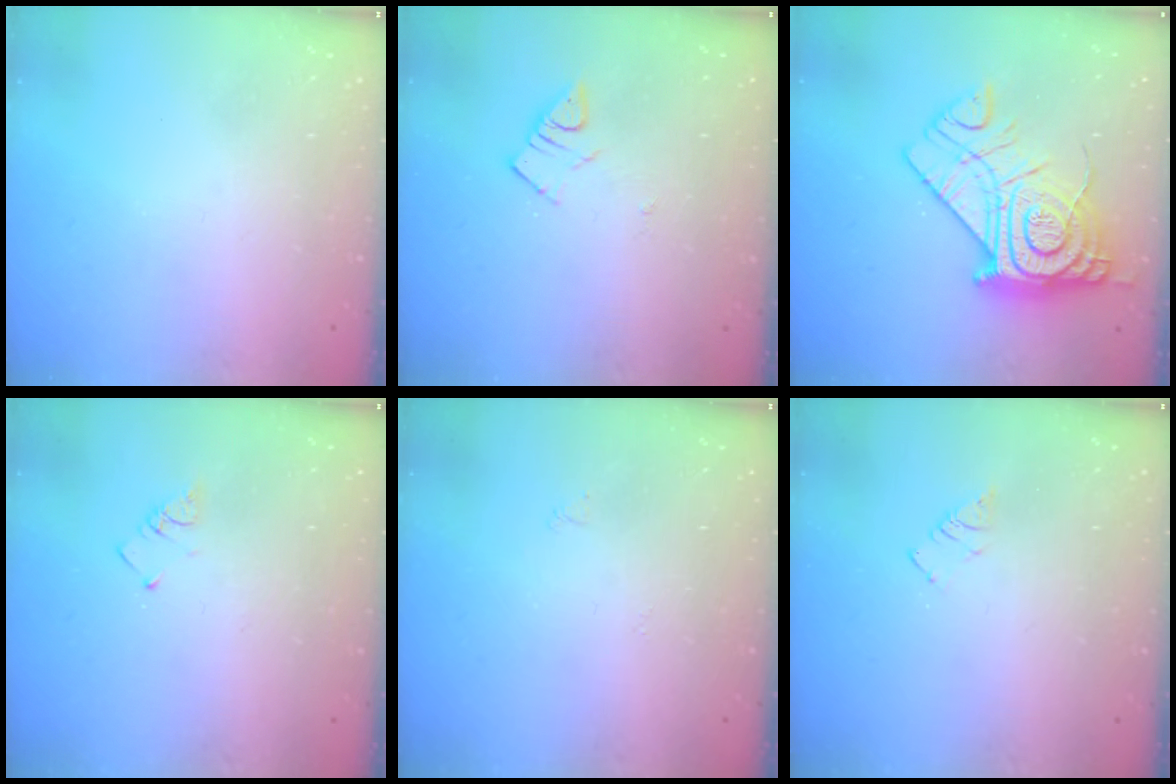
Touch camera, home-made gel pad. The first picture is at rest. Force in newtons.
{"total": 2.8, "press": 2.7, "slide": 0.3}
{"total": 21.8, "press": 21.8, "slide": 2.0}
{"total": 1.9, "press": 1.9, "slide": 0.3}
{"total": 3.3, "press": 3.3, "slide": 0.5}
{"total": 2.9, "press": 2.9, "slide": 0.4}